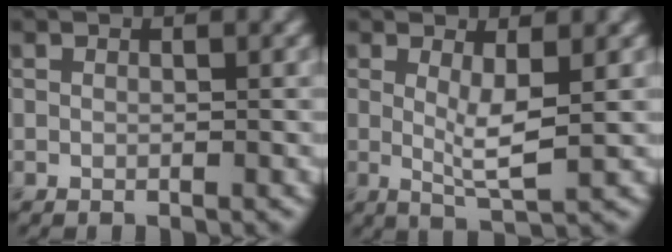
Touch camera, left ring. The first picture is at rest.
{"total": 3.2, "force": [0.2, 0.6, 3.1], "torque": [-0.062, -0.016, 0.010]}